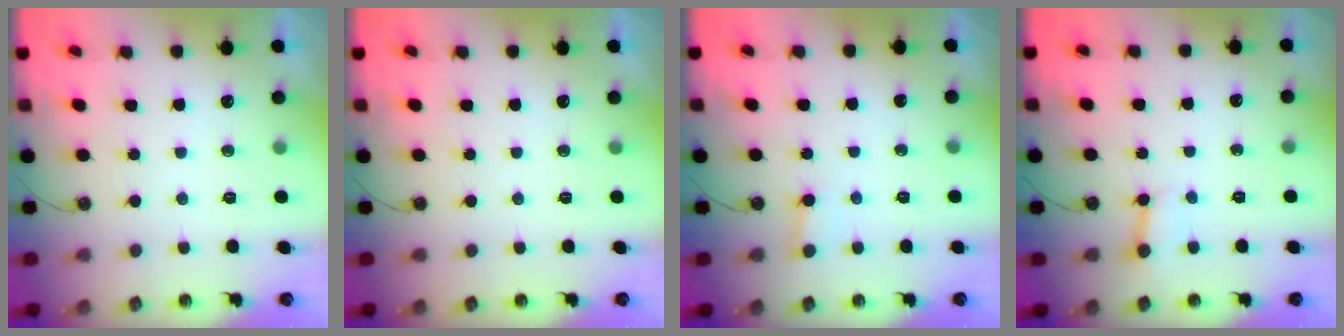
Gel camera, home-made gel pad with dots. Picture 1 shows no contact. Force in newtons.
{"total": 0.0}
{"total": 2.6, "press": 2.6, "slide": 0.1}
{"total": 2.5, "press": 2.5, "slide": 0.2}